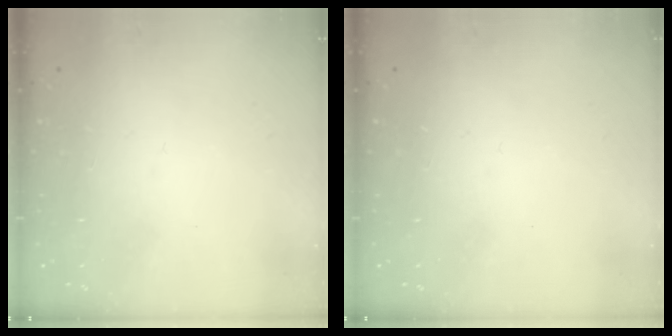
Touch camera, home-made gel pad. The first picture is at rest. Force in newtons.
{"total": 0.0}